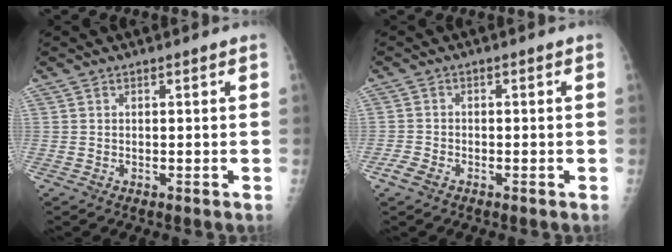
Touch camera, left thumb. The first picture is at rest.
{"total": 2.7, "force": [-2.0, 1.4, 1.2], "torque": [-0.035, 0.002, -0.037]}